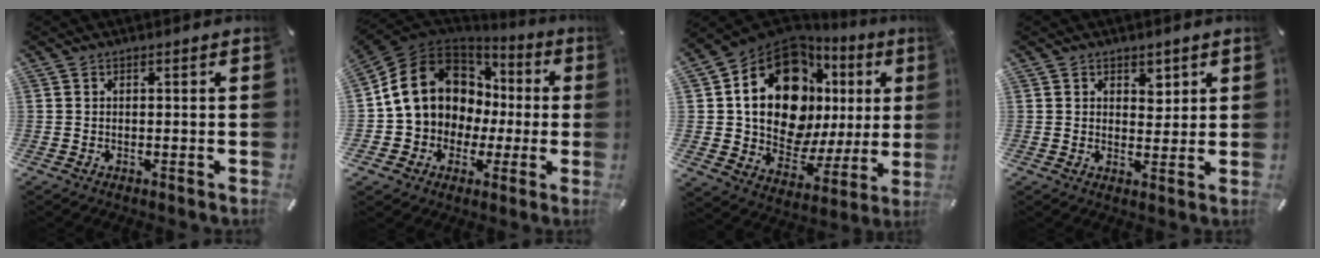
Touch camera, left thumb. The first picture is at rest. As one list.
[{"total": 15.5, "force": [2.6, 13.3, 7.4], "torque": [-0.147, -0.009, 0.059]}, {"total": 21.7, "force": [8.1, 13.7, 14.8], "torque": [-0.265, -0.057, 0.133]}, {"total": 3.5, "force": [2.0, 2.6, 1.1], "torque": [0.005, -0.009, 0.028]}]